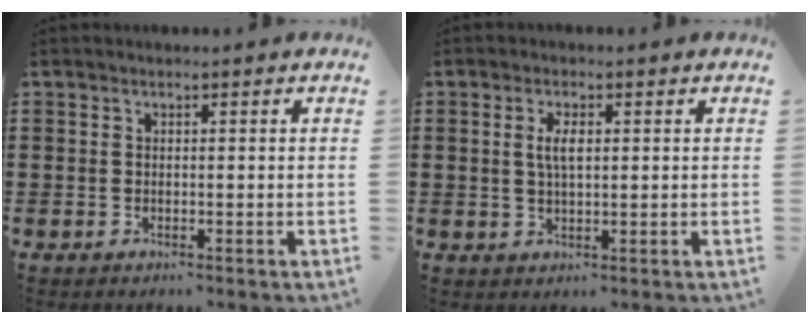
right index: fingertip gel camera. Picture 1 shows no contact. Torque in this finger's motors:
{"motor_torque": [0.26, -0.13, 0.10, 0.06]}